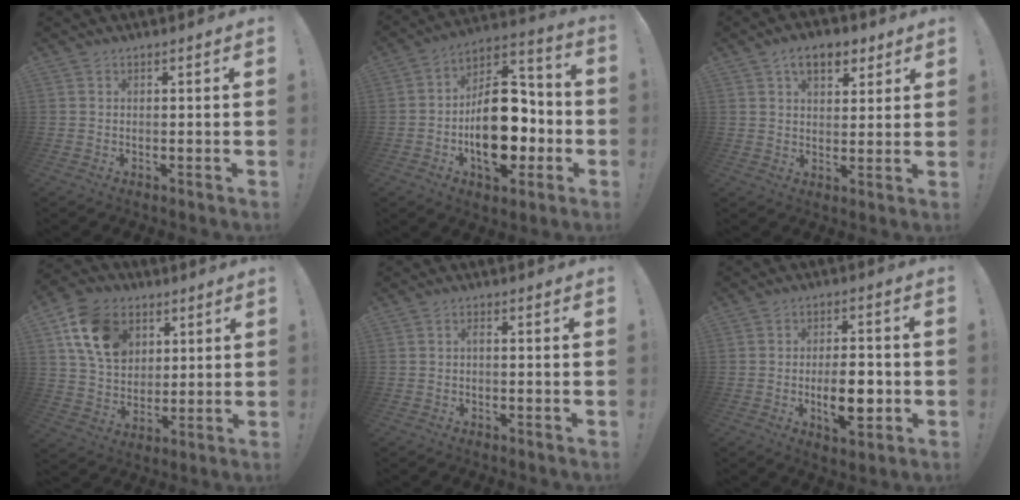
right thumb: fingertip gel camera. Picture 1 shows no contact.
{"total": 21.1, "force": [-5.1, 13.0, 15.8], "torque": [-0.234, 0.036, -0.068]}
{"total": 8.5, "force": [4.6, 5.2, 4.9], "torque": [-0.062, -0.010, 0.083]}
{"total": 16.2, "force": [6.8, 12.0, 8.5], "torque": [-0.138, -0.015, 0.138]}
{"total": 1.0, "force": [-0.4, 0.1, 0.9], "torque": [-0.024, 0.006, -0.008]}
{"total": 10.7, "force": [-2.6, 4.7, 9.2], "torque": [-0.143, 0.003, -0.046]}